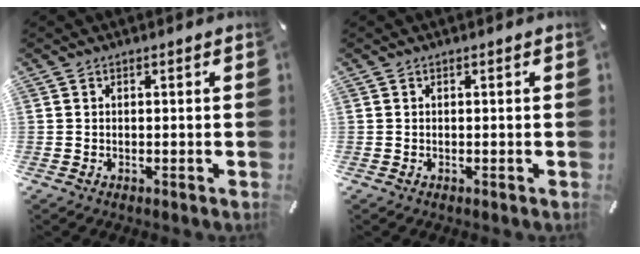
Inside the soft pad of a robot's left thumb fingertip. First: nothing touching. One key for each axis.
{"total": 0.0}